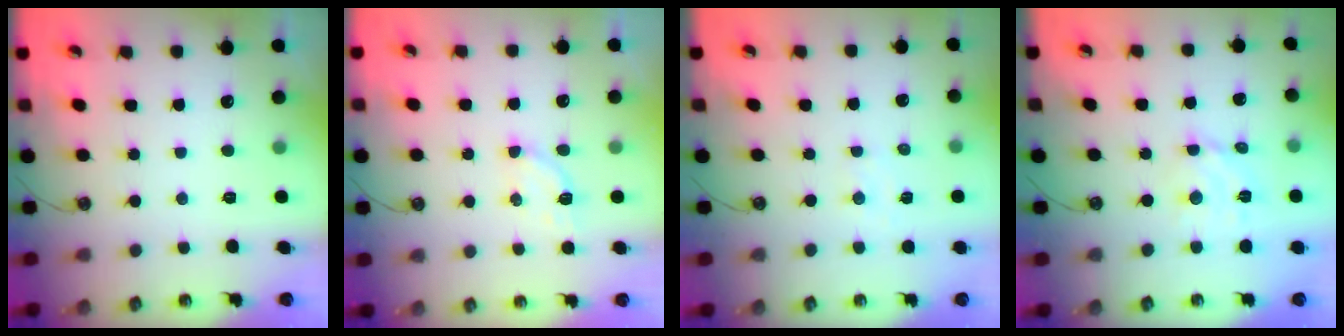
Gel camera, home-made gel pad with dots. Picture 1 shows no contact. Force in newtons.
{"total": 3.1, "press": 3.1, "slide": 0.5}
{"total": 4.5, "press": 4.4, "slide": 0.5}
{"total": 7.1, "press": 7.1, "slide": 0.2}